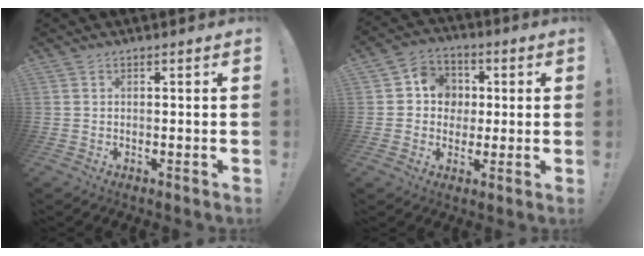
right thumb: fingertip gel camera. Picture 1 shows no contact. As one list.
[{"total": 9.0, "force": [0.5, 8.6, 2.4], "torque": [-0.039, 0.006, 0.017]}]